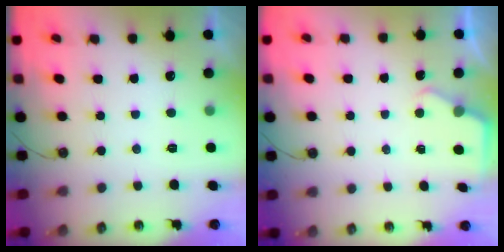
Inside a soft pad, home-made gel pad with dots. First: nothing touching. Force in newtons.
{"total": 2.8, "press": 2.8, "slide": 0.5}